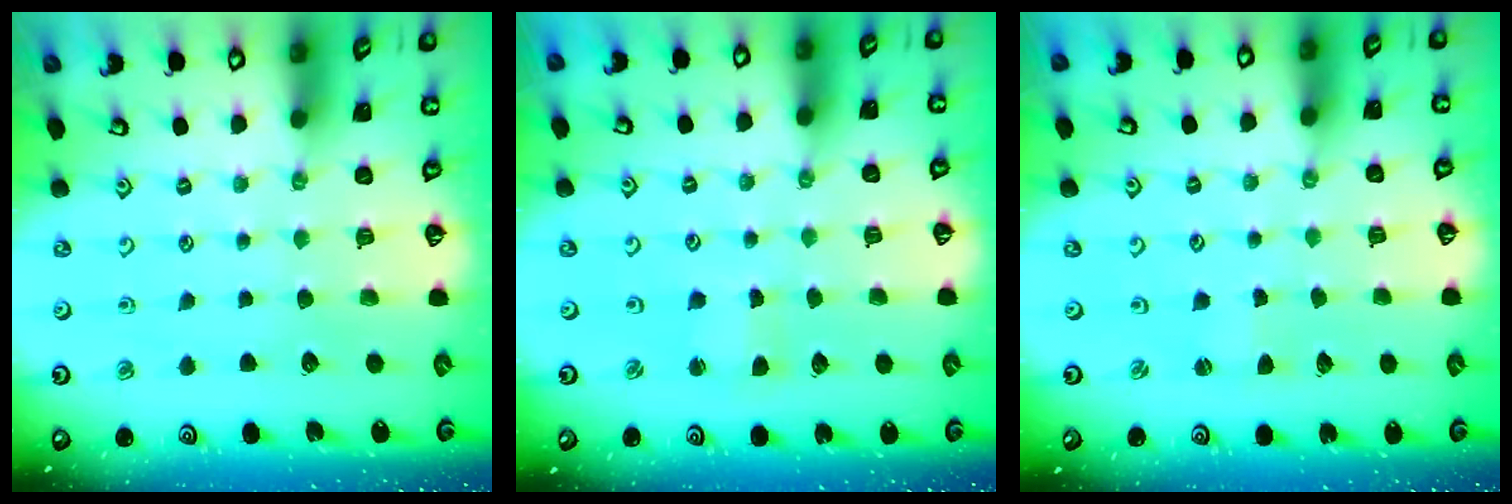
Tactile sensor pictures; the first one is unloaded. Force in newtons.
{"total": 2.8, "press": 2.8, "slide": 0.2}
{"total": 0.9, "press": 0.9, "slide": 0.2}